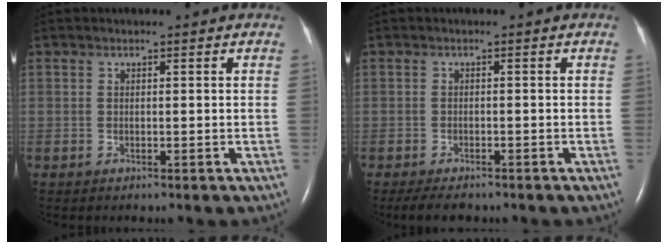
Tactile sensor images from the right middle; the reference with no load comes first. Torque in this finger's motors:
{"motor_torque": [0.29, -0.26, 0.00, 0.00]}